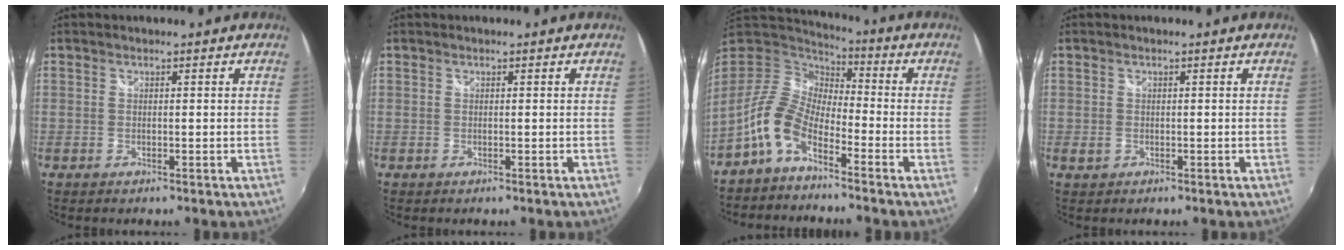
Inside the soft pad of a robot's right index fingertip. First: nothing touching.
{"total": 0.0}
{"total": 9.9, "force": [-5.5, 5.1, 6.4], "torque": [-0.126, 0.012, -0.119]}
{"total": 1.3, "force": [-0.3, 1.1, 0.6], "torque": [-0.011, -0.002, -0.007]}